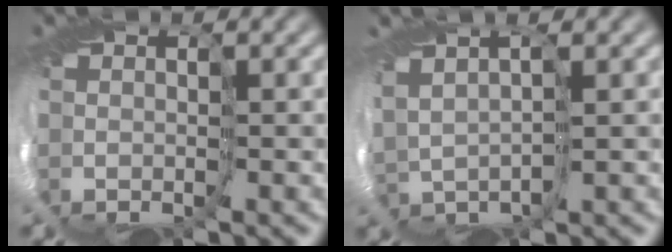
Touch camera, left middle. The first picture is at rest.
{"total": 3.1, "force": [1.9, 1.4, 2.1], "torque": [-0.065, 0.015, 0.024]}